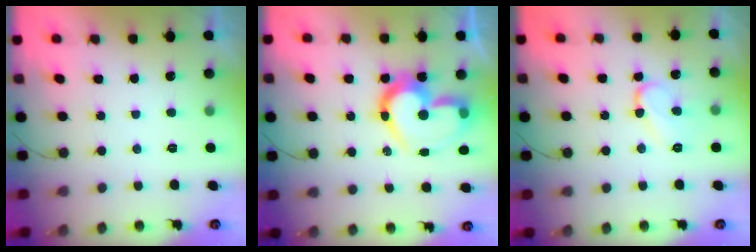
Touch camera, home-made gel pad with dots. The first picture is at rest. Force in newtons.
{"total": 18.6, "press": 18.6, "slide": 1.6}
{"total": 9.1, "press": 9.0, "slide": 1.1}